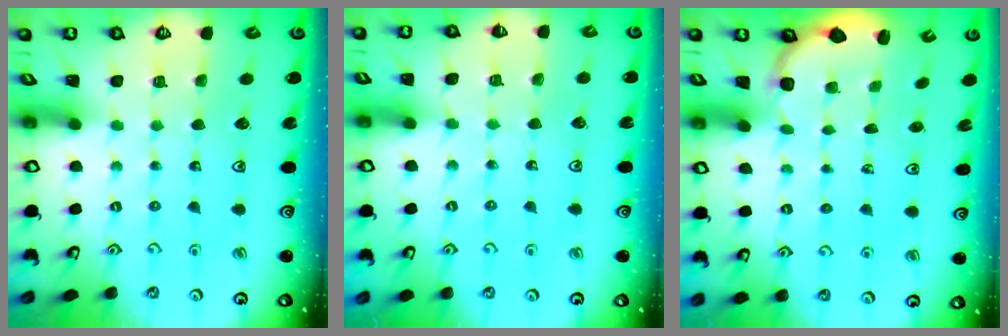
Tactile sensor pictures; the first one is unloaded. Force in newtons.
{"total": 5.5, "press": 5.3, "slide": 1.4}
{"total": 2.9, "press": 2.6, "slide": 1.2}